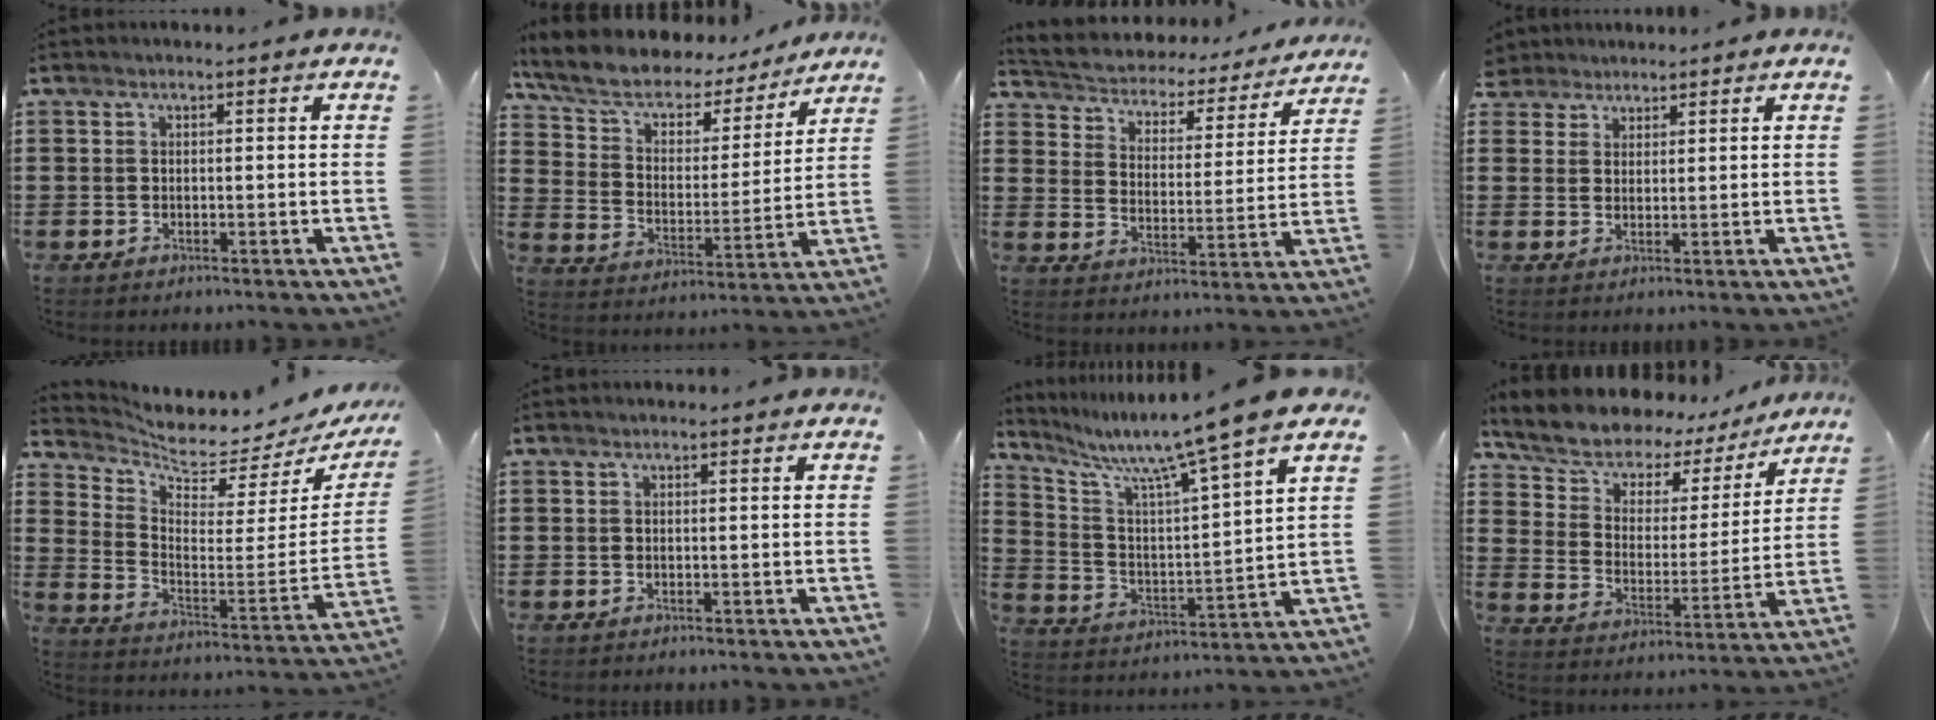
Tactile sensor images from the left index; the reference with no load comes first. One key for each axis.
{"total": 7.2, "fx": 5.5, "fy": 3.6, "fz": 3.0, "tx": -0.086, "ty": -0.030, "tz": 0.095}
{"total": 3.0, "fx": 2.9, "fy": 0.9, "fz": 0.1, "tx": -0.025, "ty": -0.027, "tz": 0.039}
{"total": 2.8, "fx": 2.3, "fy": 1.6, "fz": -0.1, "tx": -0.010, "ty": 0.011, "tz": 0.044}
{"total": 4.4, "fx": 4.3, "fy": 0.2, "fz": 1.1, "tx": -0.049, "ty": -0.053, "tz": 0.067}
{"total": 0.0}
{"total": 9.6, "fx": 7.8, "fy": -1.1, "fz": 5.4, "tx": -0.129, "ty": -0.060, "tz": 0.120}
{"total": 6.8, "fx": 6.1, "fy": 3.0, "fz": 1.1, "tx": -0.061, "ty": -0.041, "tz": 0.104}